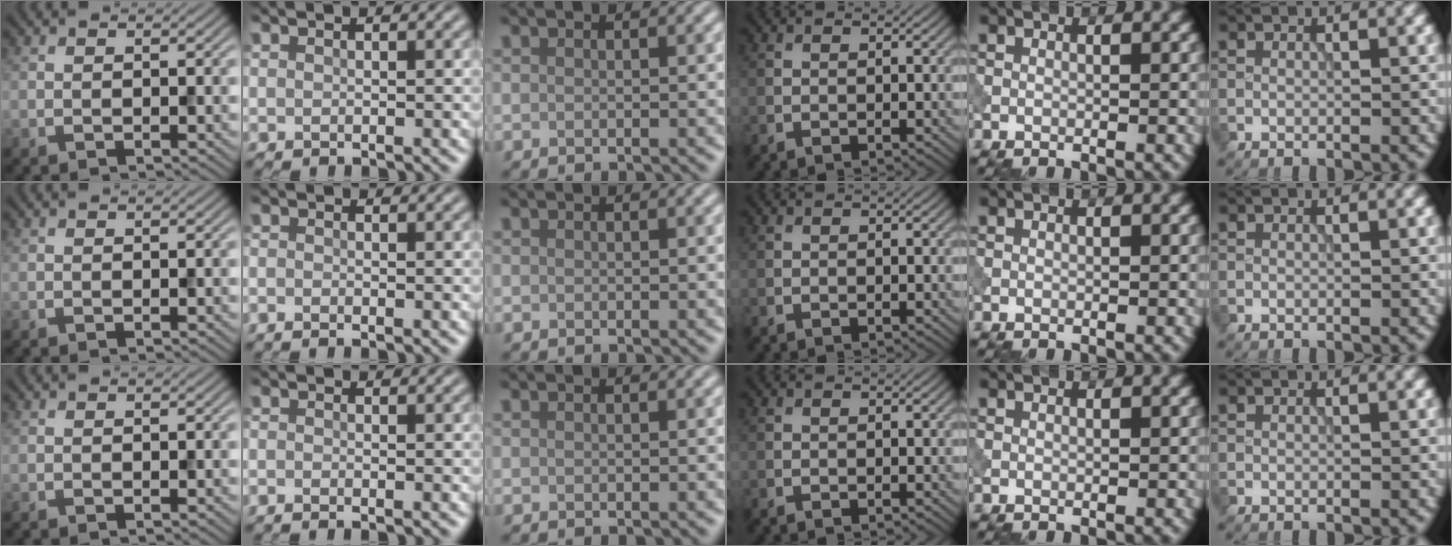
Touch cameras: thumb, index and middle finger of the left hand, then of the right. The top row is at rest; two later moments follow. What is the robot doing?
{"motion": "press", "object": "tv remote"}